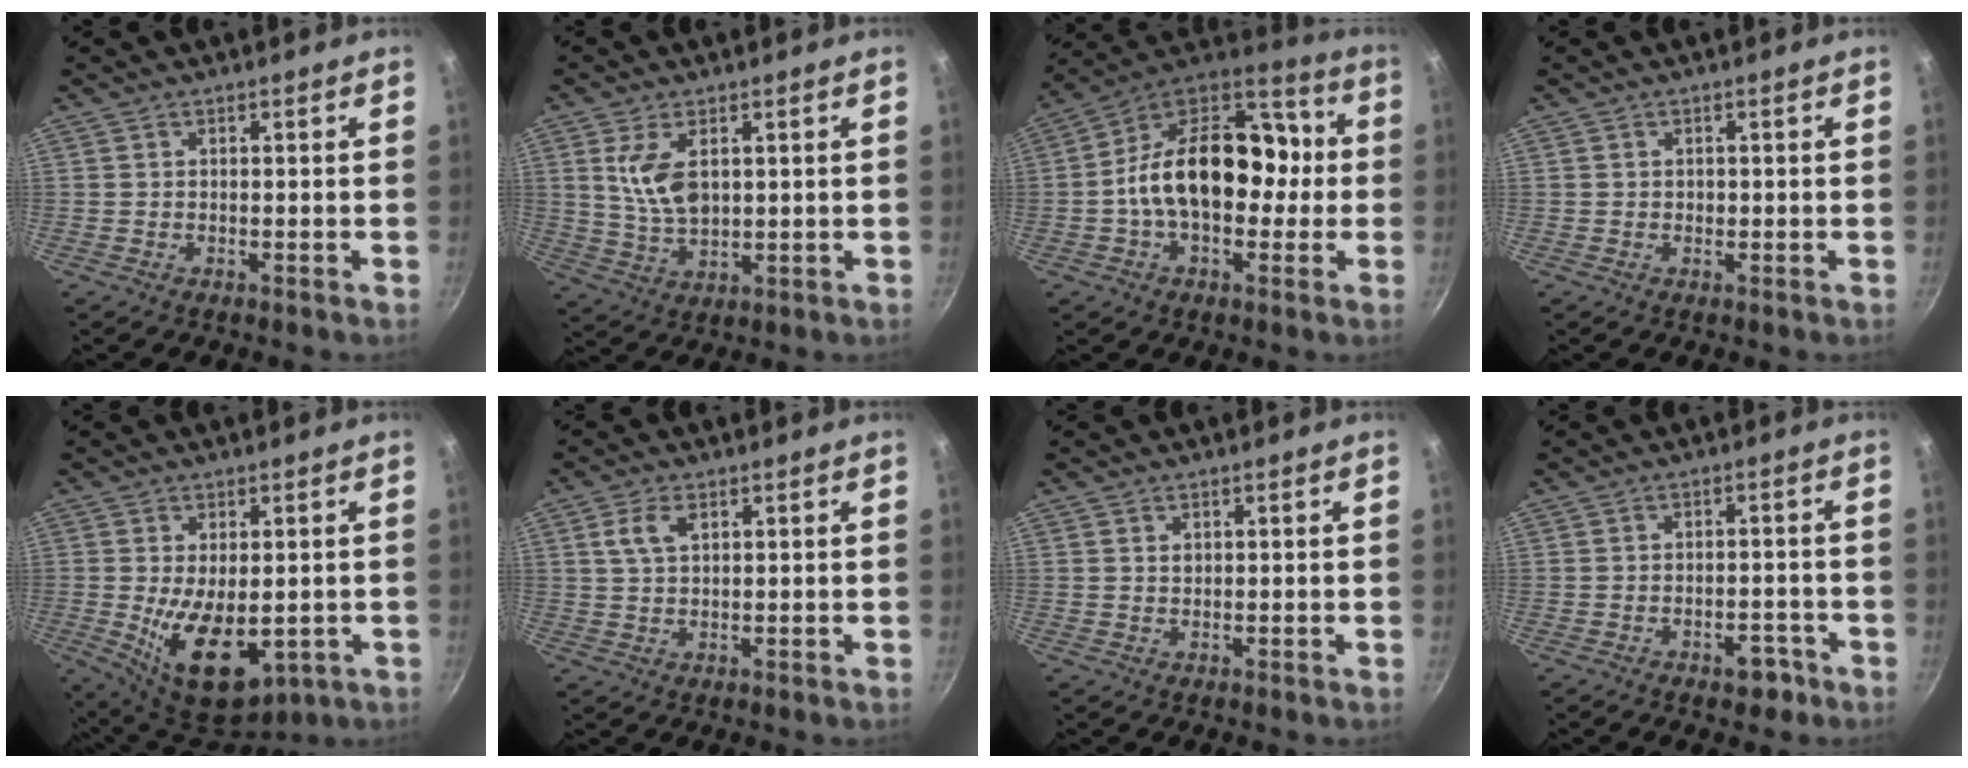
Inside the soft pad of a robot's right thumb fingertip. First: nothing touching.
{"total": 7.8, "force": [2.2, 4.2, 6.2], "torque": [-0.113, -0.012, 0.053]}
{"total": 21.6, "force": [-0.4, 13.2, 17.1], "torque": [-0.248, 0.045, -0.014]}
{"total": 0.8, "force": [0.0, 0.7, 0.4], "torque": [-0.001, 0.001, -0.001]}
{"total": 13.8, "force": [-2.5, 7.4, 11.4], "torque": [-0.179, -0.019, -0.015]}
{"total": 4.3, "force": [1.7, 2.4, 3.1], "torque": [-0.063, 0.000, 0.036]}
{"total": 1.0, "force": [0.4, 0.7, 0.5], "torque": [-0.004, -0.002, 0.008]}
{"total": 4.0, "force": [-2.4, 2.1, 2.3], "torque": [-0.018, 0.019, -0.033]}